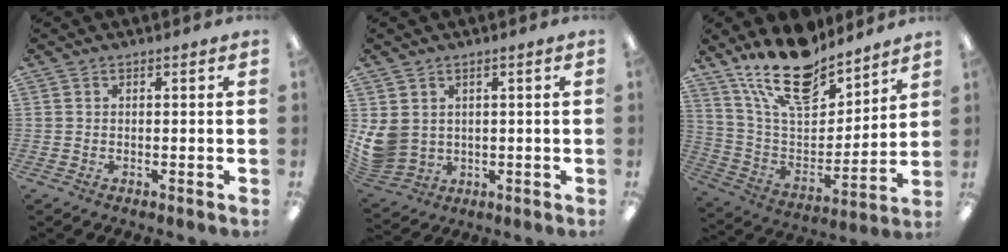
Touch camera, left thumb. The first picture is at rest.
{"total": 6.4, "force": [1.4, 5.5, 2.9], "torque": [-0.081, -0.008, 0.027]}
{"total": 19.4, "force": [15.0, 7.9, 9.3], "torque": [-0.183, -0.089, 0.268]}